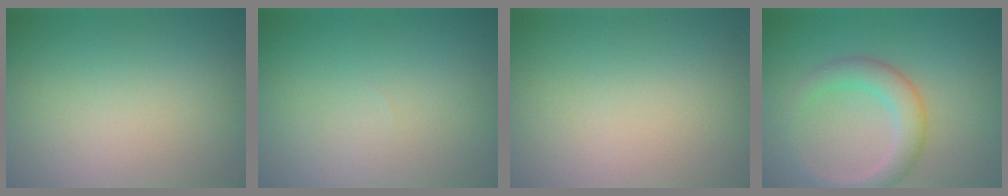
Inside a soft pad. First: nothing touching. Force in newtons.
{"total": 0.0}
{"total": 0.0}
{"total": 3.6, "press": 3.6, "slide": 0.1}